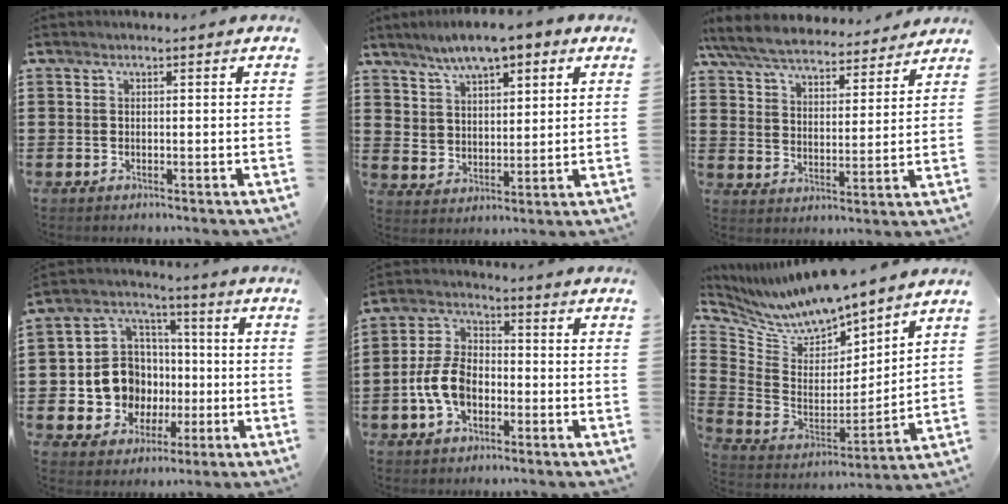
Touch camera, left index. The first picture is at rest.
{"total": 6.7, "force": [5.6, 2.6, 2.7], "torque": [-0.074, -0.006, 0.101]}
{"total": 7.2, "force": [6.9, 1.0, 2.1], "torque": [-0.072, -0.037, 0.121]}
{"total": 10.1, "force": [-0.7, 9.5, 3.3], "torque": [-0.106, 0.002, -0.006]}
{"total": 8.3, "force": [-2.4, 5.3, 5.9], "torque": [-0.143, 0.008, -0.052]}
{"total": 7.9, "force": [7.6, 1.2, 1.7], "torque": [-0.077, -0.061, 0.132]}